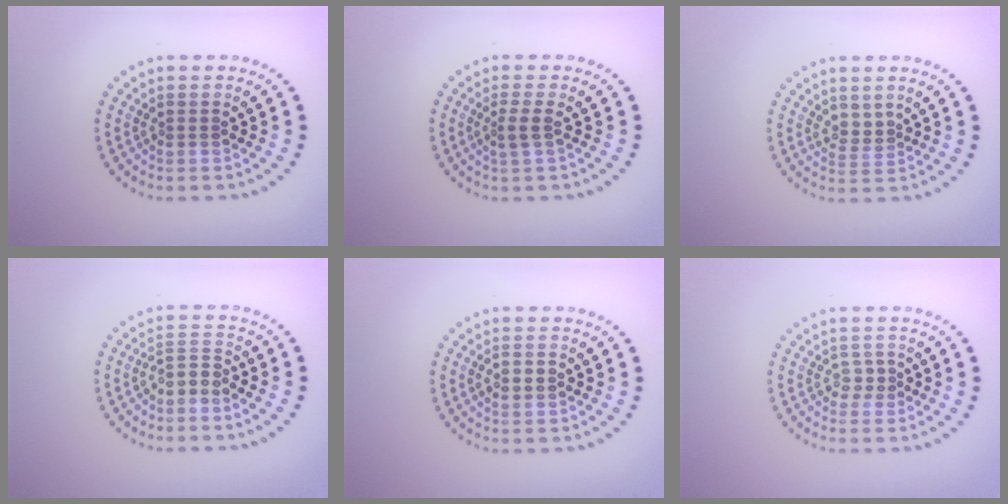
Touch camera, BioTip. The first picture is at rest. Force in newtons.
{"total": 1.5, "press": 1.2, "slide": 0.9}
{"total": 1.5, "press": 1.2, "slide": 0.9}
{"total": 2.0, "press": 1.5, "slide": 1.4}
{"total": 1.4, "press": 1.4, "slide": 0.0}
{"total": 0.9, "press": 0.7, "slide": 0.4}